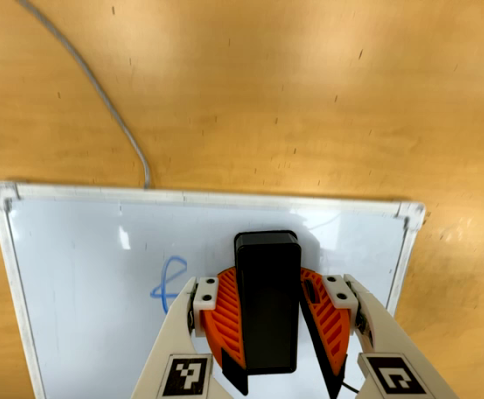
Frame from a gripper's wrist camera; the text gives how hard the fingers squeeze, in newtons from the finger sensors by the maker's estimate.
{"total": 10.2, "left": 11.1, "right": 9.3}